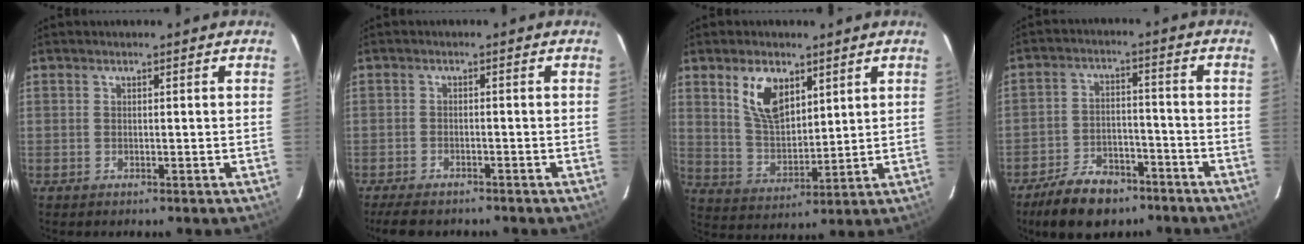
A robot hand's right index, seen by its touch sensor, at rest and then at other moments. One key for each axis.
{"total": 6.0, "fx": -5.2, "fy": 1.9, "fz": 2.4, "tx": -0.063, "ty": -0.014, "tz": -0.085}
{"total": 9.7, "fx": 5.0, "fy": 5.2, "fz": 6.5, "tx": -0.120, "ty": 0.006, "tz": 0.107}
{"total": 12.0, "fx": -9.0, "fy": 5.7, "fz": 5.6, "tx": -0.126, "ty": 0.008, "tz": -0.138}